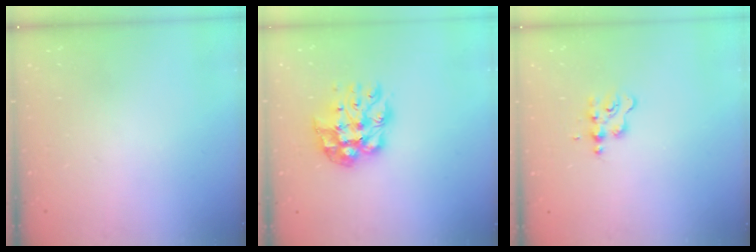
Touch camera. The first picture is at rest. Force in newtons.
{"total": 11.8, "press": 11.8, "slide": 1.1}
{"total": 2.7, "press": 2.6, "slide": 0.4}